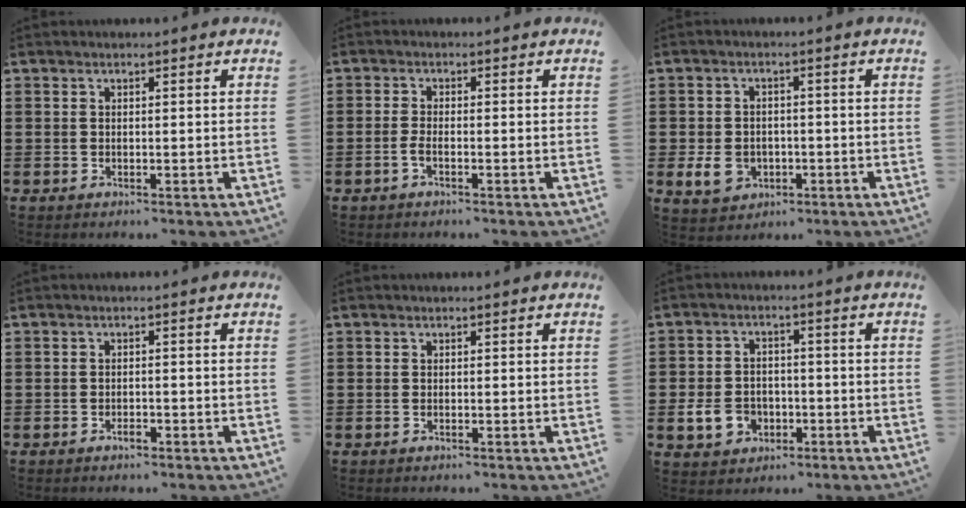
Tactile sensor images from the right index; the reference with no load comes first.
{"total": 1.6, "force": [-0.9, 0.1, 1.3], "torque": [-0.032, -0.005, -0.019]}
{"total": 4.7, "force": [-1.5, 3.6, 2.6], "torque": [-0.064, 0.000, -0.030]}
{"total": 1.3, "force": [-0.9, 0.4, 0.8], "torque": [-0.017, -0.004, -0.016]}
{"total": 0.0}
{"total": 5.3, "force": [-1.8, 4.2, 2.7], "torque": [-0.069, 0.005, -0.036]}